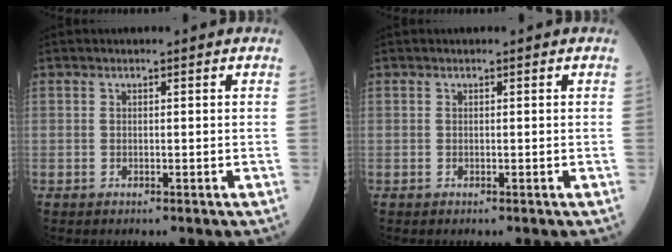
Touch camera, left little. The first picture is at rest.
{"total": 0.0}